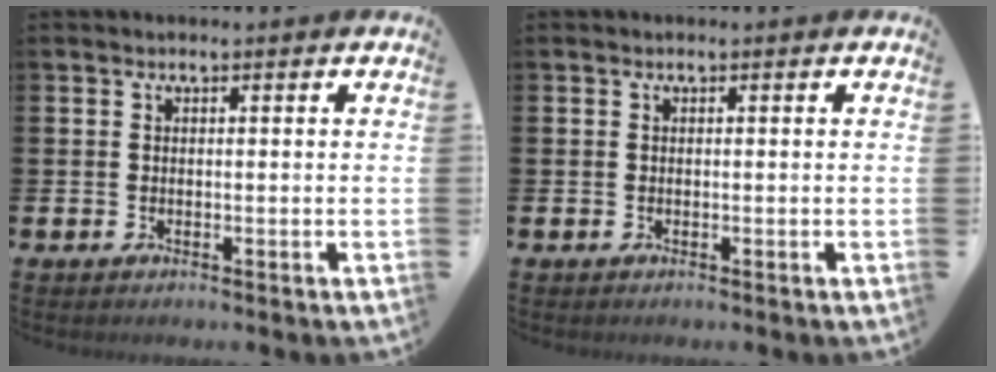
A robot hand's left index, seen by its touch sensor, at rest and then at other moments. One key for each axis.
{"total": 0.0}